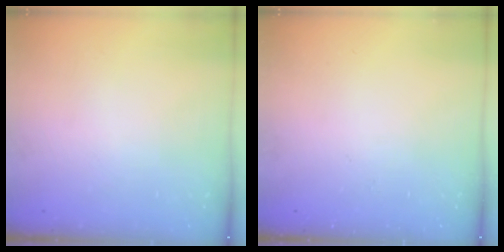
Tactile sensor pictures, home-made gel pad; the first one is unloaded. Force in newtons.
{"total": 0.0}